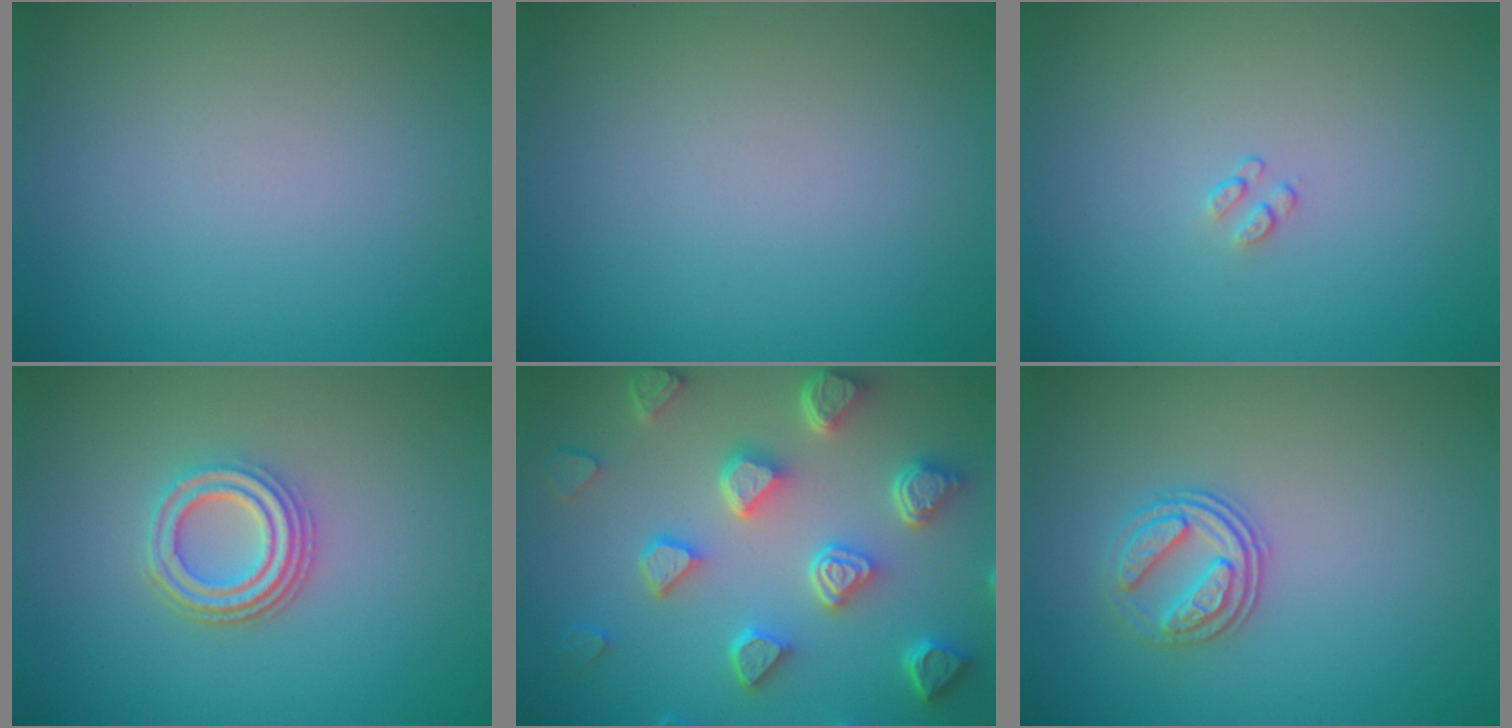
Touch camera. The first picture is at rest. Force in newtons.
{"total": 0.0}
{"total": 0.6, "press": 0.4, "slide": 0.5}
{"total": 3.7, "press": 3.0, "slide": 2.1}
{"total": 7.3, "press": 5.8, "slide": 4.5}
{"total": 2.8, "press": 2.6, "slide": 1.2}